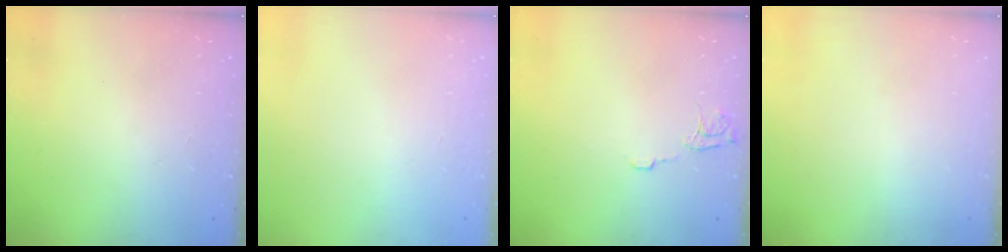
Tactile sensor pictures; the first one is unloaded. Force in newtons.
{"total": 0.0}
{"total": 5.2, "press": 5.1, "slide": 0.5}
{"total": 0.0}